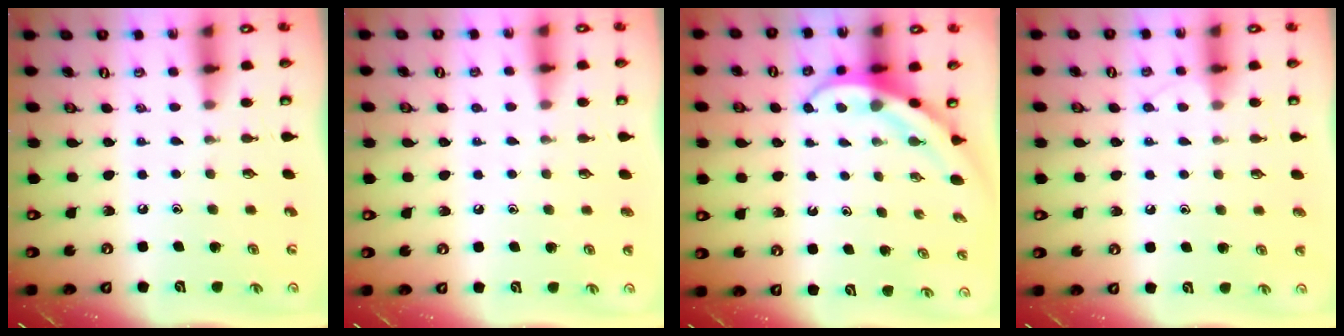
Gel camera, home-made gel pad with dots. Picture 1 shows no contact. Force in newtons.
{"total": 0.8, "press": 0.8, "slide": 0.1}
{"total": 4.0, "press": 3.9, "slide": 0.4}
{"total": 5.5, "press": 5.5, "slide": 0.6}